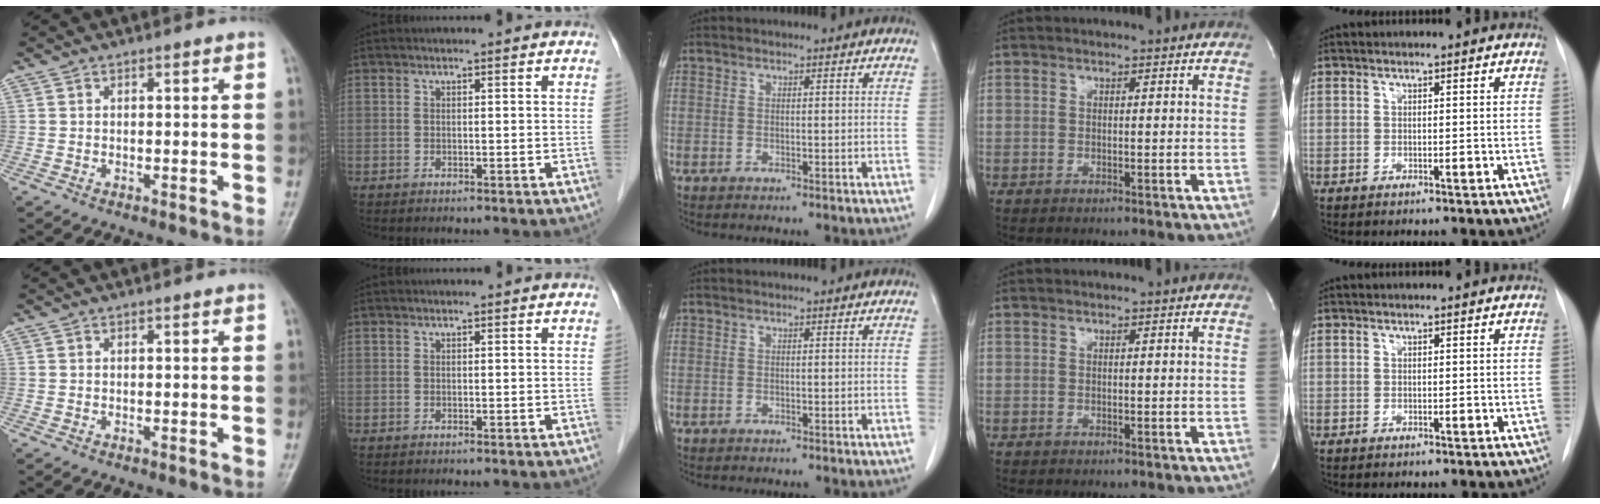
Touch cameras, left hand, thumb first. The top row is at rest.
{}